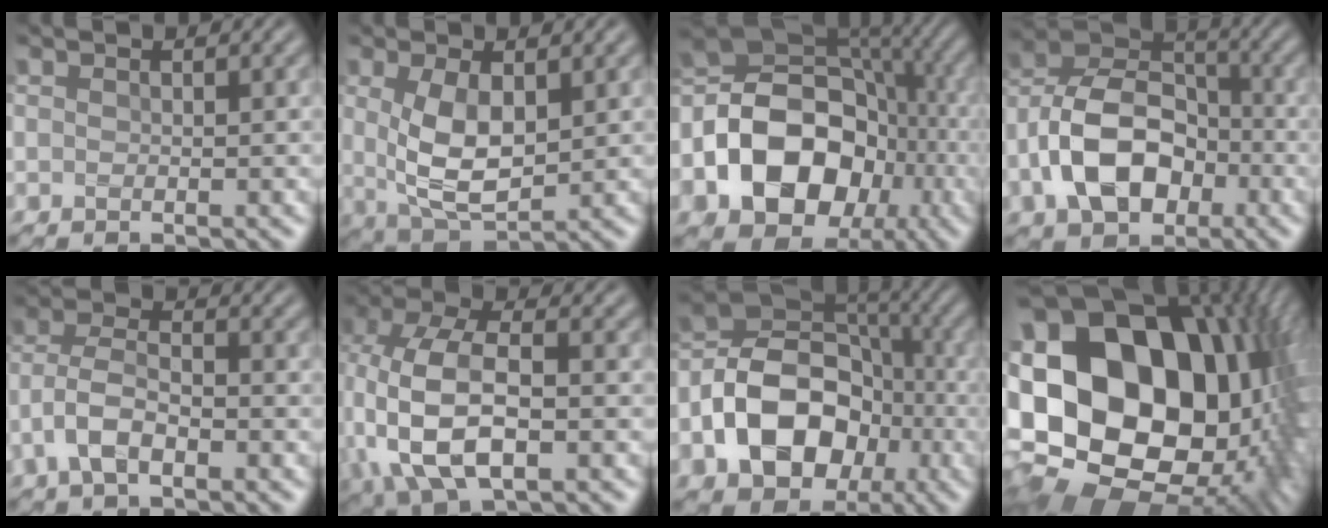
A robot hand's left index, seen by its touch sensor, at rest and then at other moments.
{"total": 5.5, "force": [0.9, 2.6, 4.8], "torque": [-0.107, 0.000, 0.028]}
{"total": 14.3, "force": [-3.6, 10.5, 9.0], "torque": [-0.167, 0.004, -0.060]}
{"total": 9.4, "force": [-3.0, 6.1, 6.4], "torque": [-0.123, 0.014, -0.066]}
{"total": 4.2, "force": [-1.9, 1.9, 3.3], "torque": [-0.073, 0.008, -0.043]}
{"total": 10.1, "force": [-0.9, 5.4, 8.5], "torque": [-0.190, 0.004, -0.023]}
{"total": 13.1, "force": [-4.1, 9.6, 7.8], "torque": [-0.142, -0.002, -0.082]}
{"total": 24.0, "force": [1.1, 18.6, 15.2], "torque": [-0.299, -0.025, -0.002]}